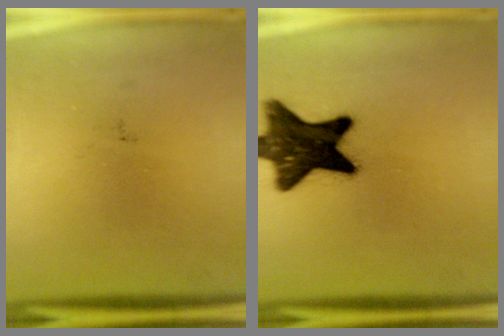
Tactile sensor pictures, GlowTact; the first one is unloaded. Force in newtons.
{"total": 15.8}